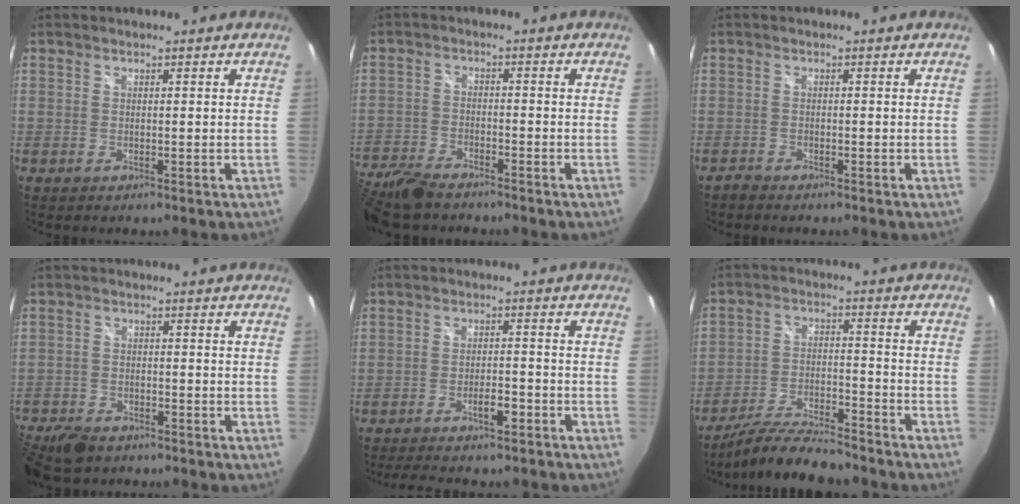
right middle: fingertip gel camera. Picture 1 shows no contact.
{"total": 12.7, "force": [-10.5, 4.5, 5.6], "torque": [-0.150, -0.021, -0.200]}
{"total": 1.2, "force": [-1.2, 0.2, 0.1], "torque": [-0.008, -0.003, -0.025]}
{"total": 11.4, "force": [-8.7, 5.5, 4.9], "torque": [-0.144, -0.027, -0.156]}
{"total": 9.3, "force": [-7.8, 2.5, 4.5], "torque": [-0.097, -0.001, -0.112]}
{"total": 11.8, "force": [-10.7, 1.7, 4.7], "torque": [-0.107, -0.012, -0.187]}